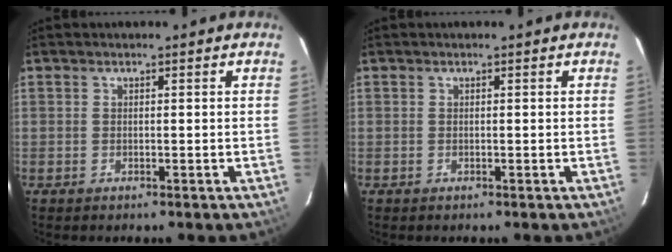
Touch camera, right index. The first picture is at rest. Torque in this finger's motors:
{"motor_torque": [0.00, 0.00, 0.00, -0.01]}